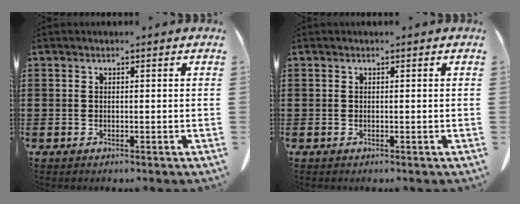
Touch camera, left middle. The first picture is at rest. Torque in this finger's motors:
{"motor_torque": [0.00, 0.00, 0.00, 0.00]}